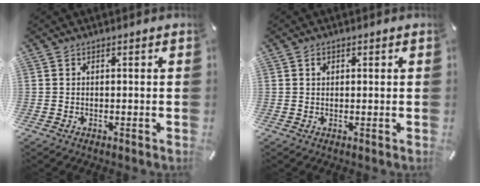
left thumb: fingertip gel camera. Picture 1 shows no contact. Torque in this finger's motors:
{"motor_torque": [0.19, 0.23, -0.01, -0.26, 0.06]}